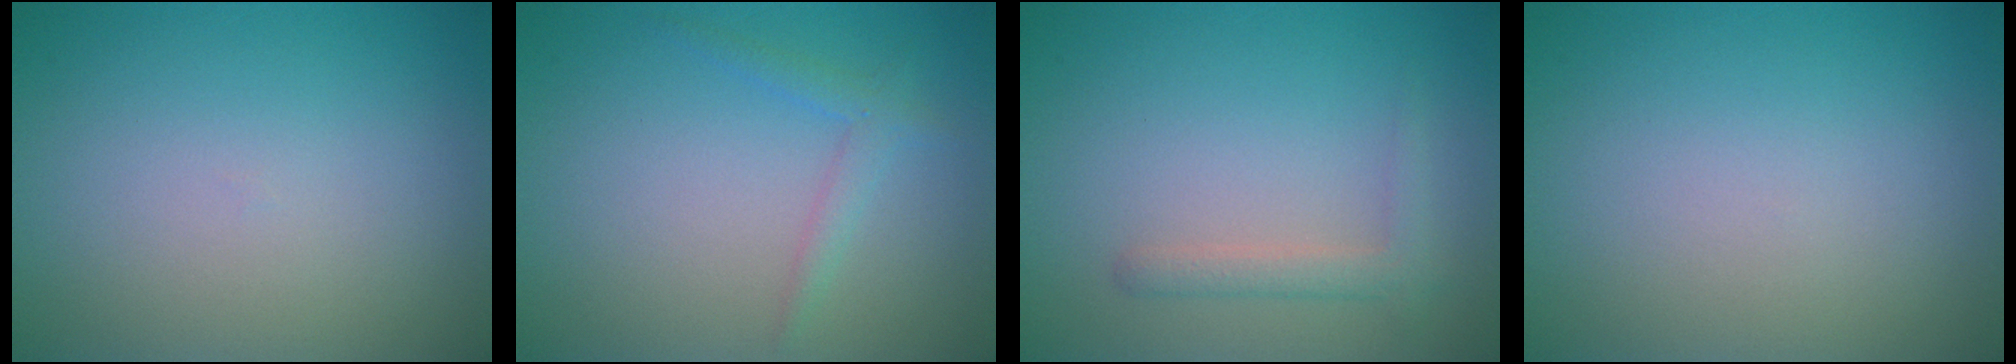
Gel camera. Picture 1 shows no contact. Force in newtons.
{"total": 1.5, "press": 1.5, "slide": 0.1}
{"total": 1.8, "press": 1.8, "slide": 0.1}
{"total": 0.0}